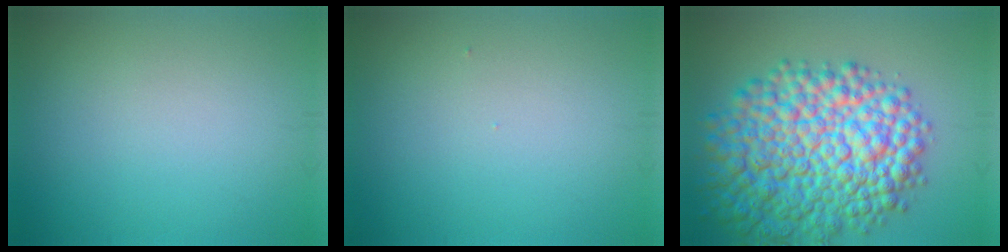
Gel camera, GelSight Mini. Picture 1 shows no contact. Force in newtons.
{"total": 0.0}
{"total": 12.7, "press": 12.7, "slide": 0.3}